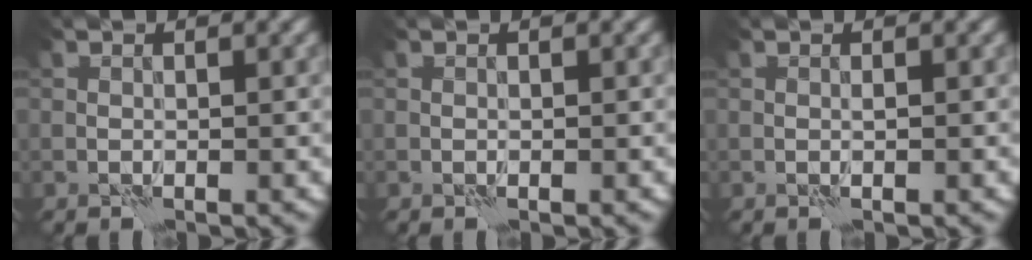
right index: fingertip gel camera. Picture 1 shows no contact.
{"total": 0.0}
{"total": 0.0}